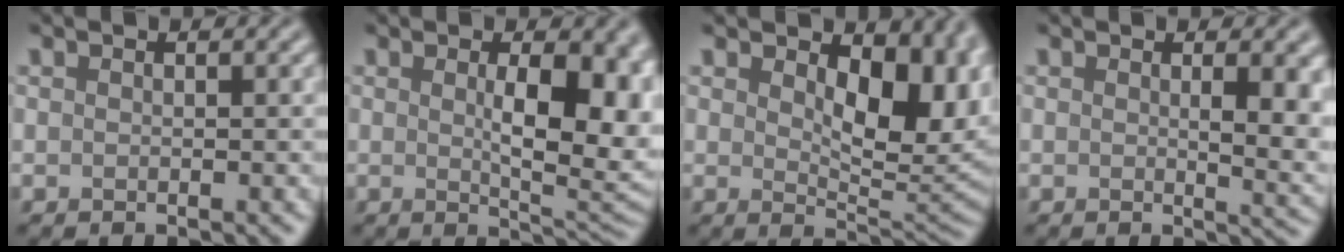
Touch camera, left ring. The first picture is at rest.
{"total": 8.2, "force": [0.8, 3.1, 7.6], "torque": [-0.104, -0.009, 0.021]}
{"total": 8.7, "force": [2.3, 4.6, 7.0], "torque": [-0.104, -0.010, 0.037]}
{"total": 4.5, "force": [0.8, 1.4, 4.2], "torque": [-0.044, -0.002, 0.014]}